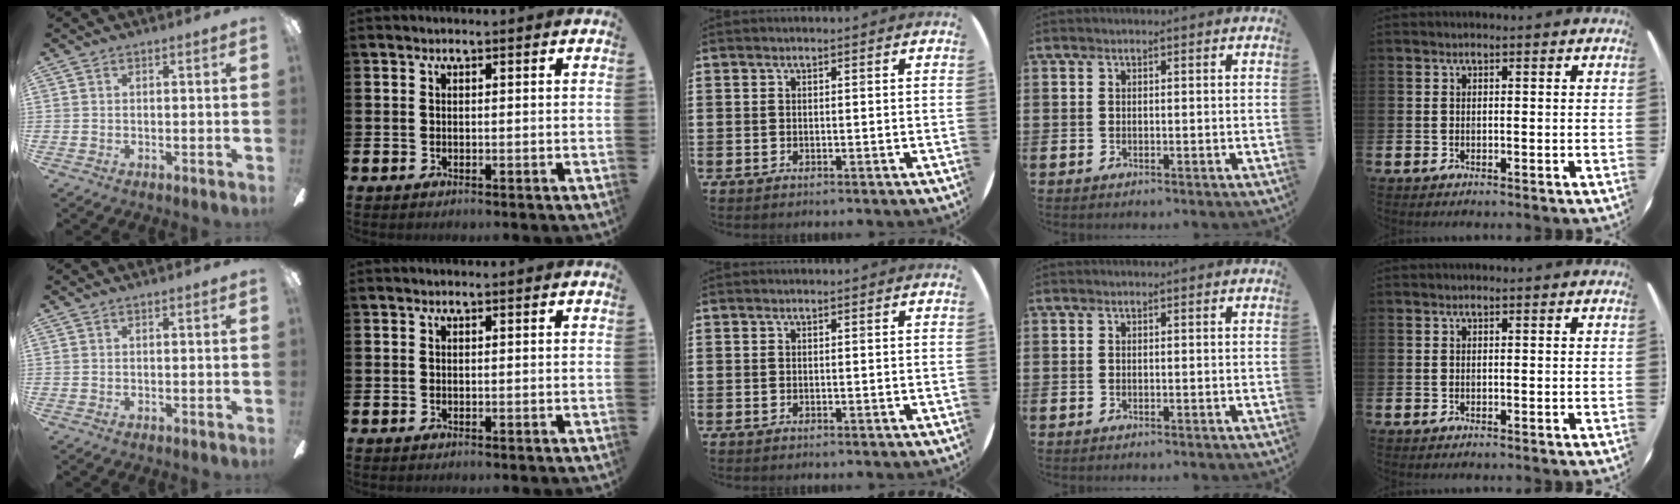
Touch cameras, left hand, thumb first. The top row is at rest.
{}